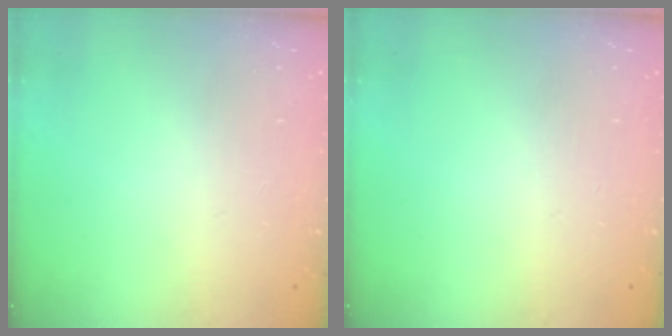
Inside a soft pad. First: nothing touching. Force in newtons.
{"total": 0.0}